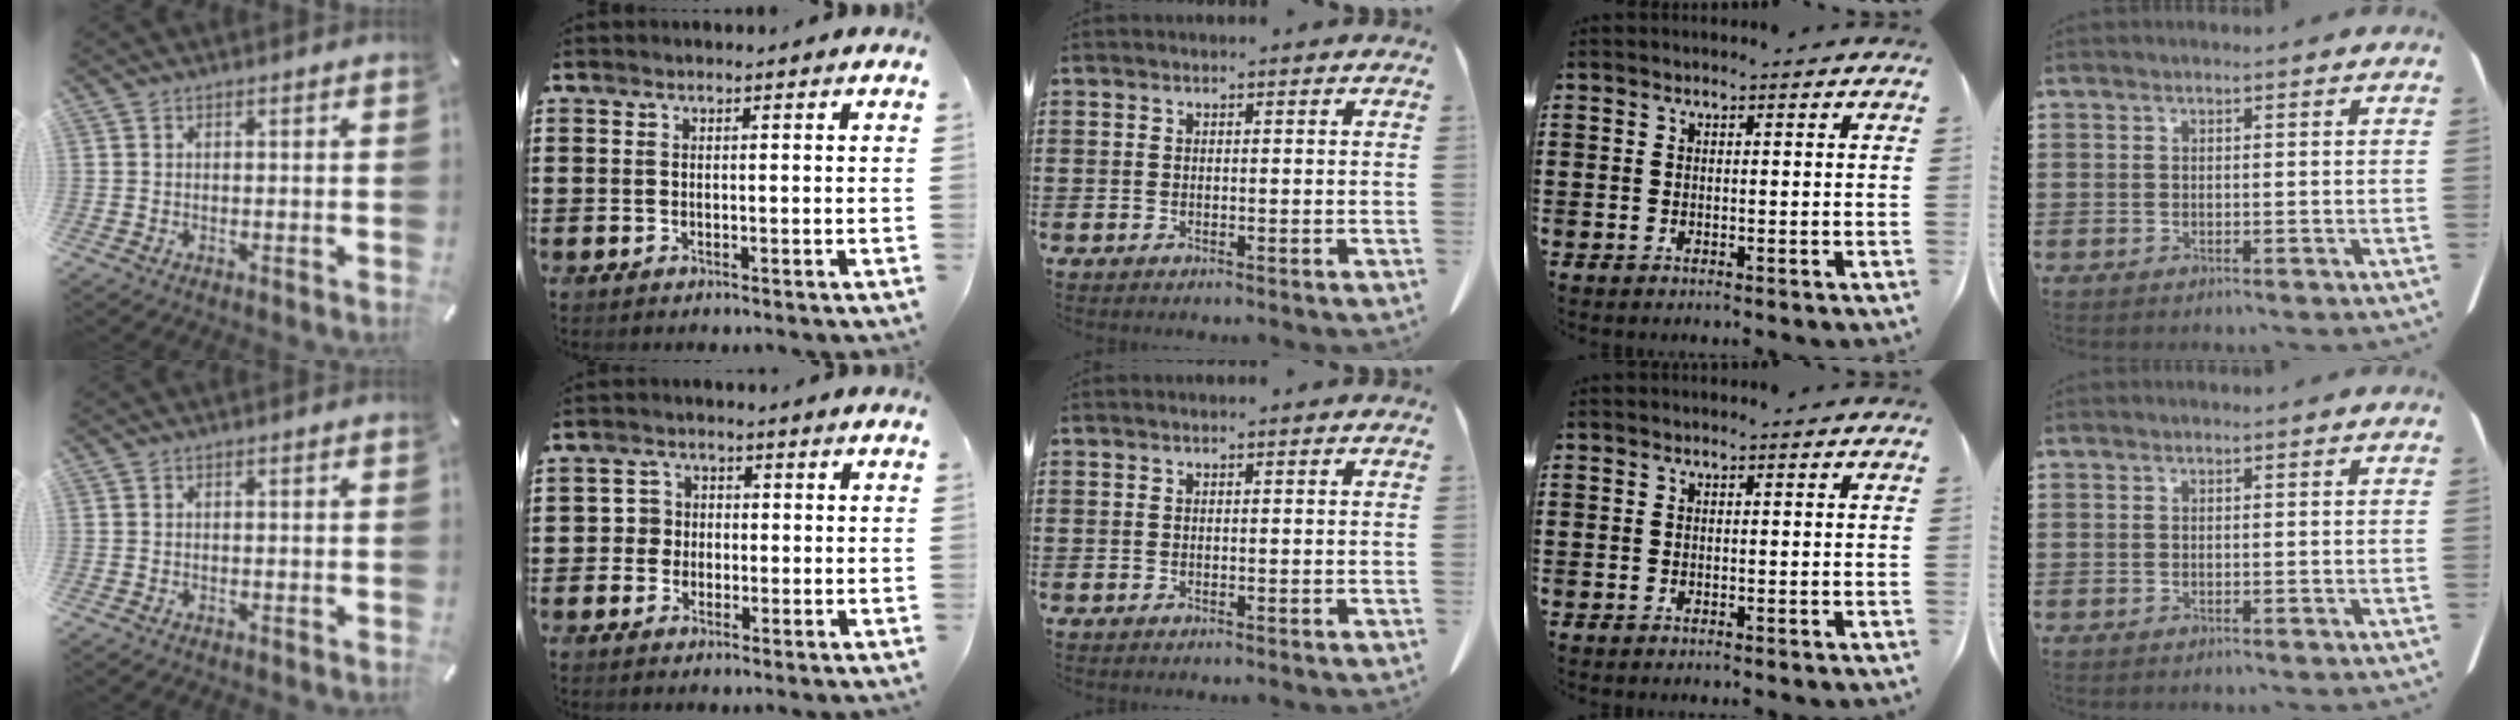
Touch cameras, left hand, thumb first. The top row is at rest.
{"thumb": {"total": 0.5, "force": [-0.4, 0.3, 0.2], "torque": [-0.003, 0.002, -0.010]}, "index": {"total": 2.8, "force": [-0.7, 2.7, 0.7], "torque": [-0.026, 0.007, -0.018]}}